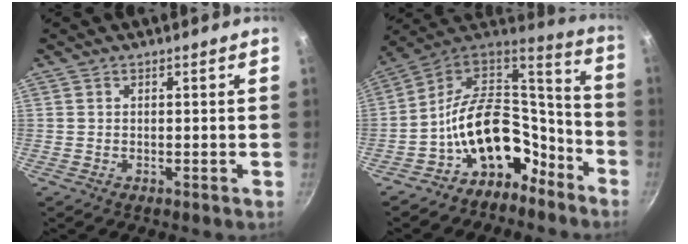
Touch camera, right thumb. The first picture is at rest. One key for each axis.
{"total": 18.5, "fx": -8.7, "fy": 12.3, "fz": 10.9, "tx": -0.133, "ty": 0.098, "tz": -0.142}